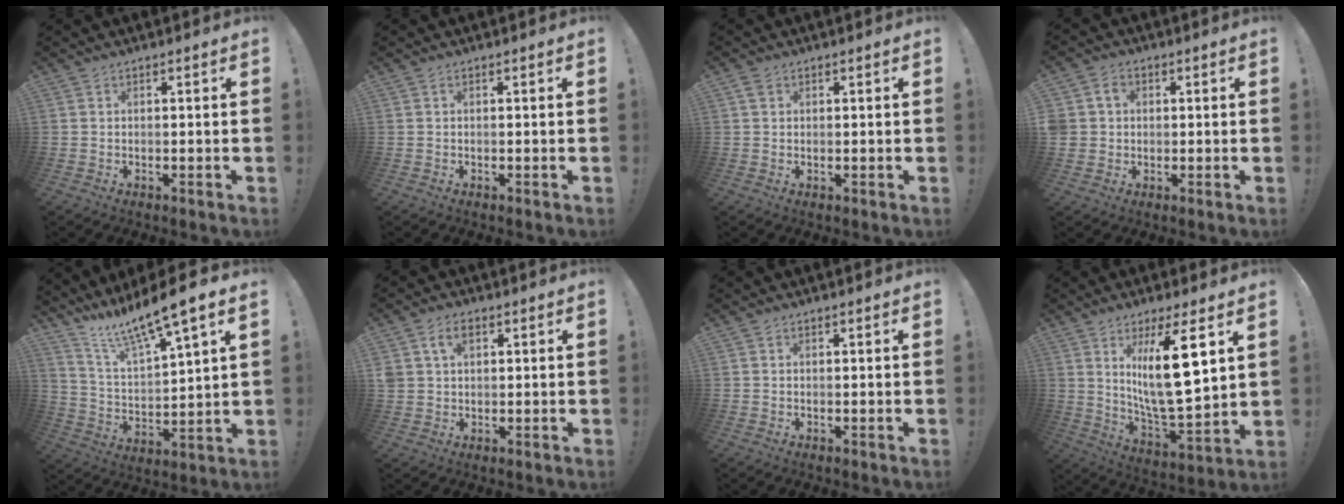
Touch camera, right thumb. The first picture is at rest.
{"total": 0.0}
{"total": 1.5, "force": [0.8, 1.3, 0.4], "torque": [-0.009, 0.003, 0.015]}
{"total": 4.8, "force": [0.7, 4.4, 1.6], "torque": [-0.026, 0.011, 0.017]}
{"total": 13.1, "force": [11.3, 0.8, 6.5], "torque": [-0.132, -0.089, 0.189]}
{"total": 5.4, "force": [2.4, 3.7, 3.2], "torque": [-0.059, 0.005, 0.046]}
{"total": 0.0}
{"total": 17.6, "force": [6.6, 3.9, 15.8], "torque": [-0.281, -0.048, 0.092]}